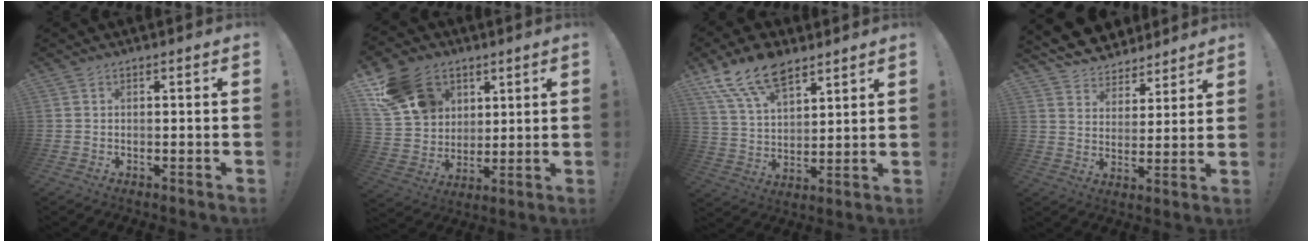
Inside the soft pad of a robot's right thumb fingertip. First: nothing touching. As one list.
[{"total": 17.6, "force": [8.4, 13.5, 7.6], "torque": [-0.128, -0.035, 0.174]}, {"total": 14.9, "force": [10.5, 7.4, 7.5], "torque": [-0.142, -0.055, 0.197]}, {"total": 8.2, "force": [7.0, 4.1, 1.0], "torque": [-0.021, -0.061, 0.134]}]